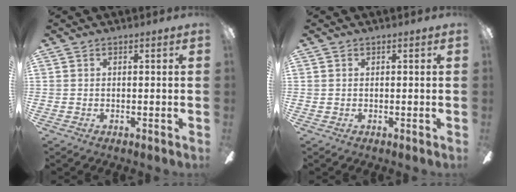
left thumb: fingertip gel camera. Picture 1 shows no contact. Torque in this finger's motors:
{"motor_torque": [-0.12, -0.13, -0.20, 0.17, -0.03]}